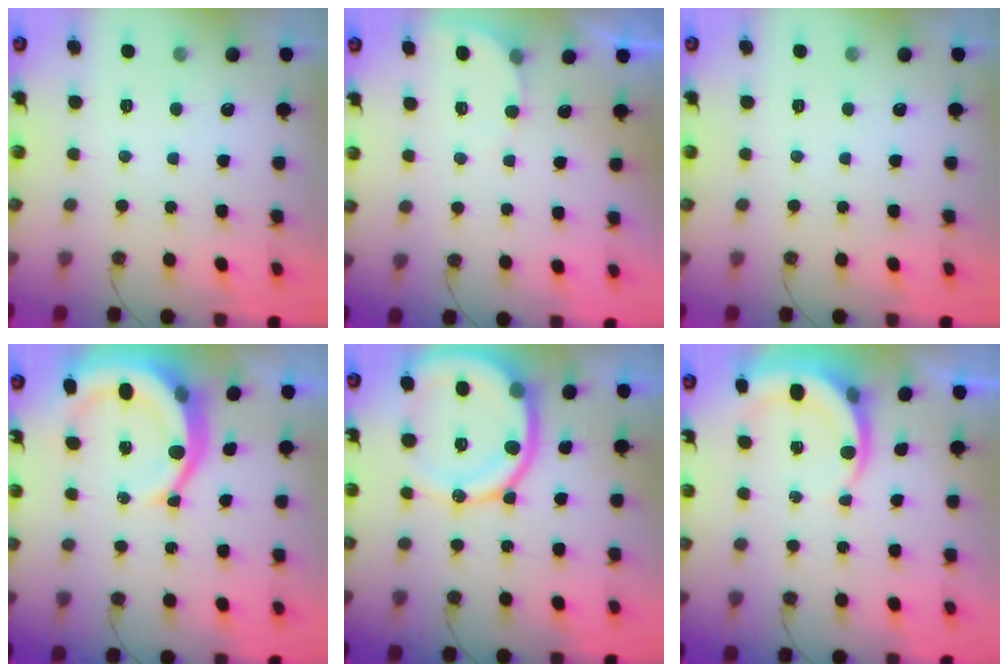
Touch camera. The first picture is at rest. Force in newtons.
{"total": 2.9, "press": 2.9, "slide": 0.3}
{"total": 0.0}
{"total": 12.7, "press": 12.6, "slide": 1.6}
{"total": 16.9, "press": 16.8, "slide": 1.8}
{"total": 5.5, "press": 5.4, "slide": 0.5}